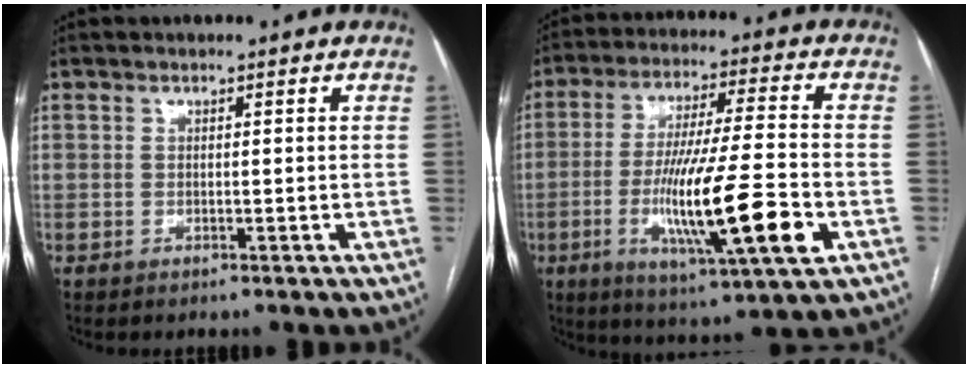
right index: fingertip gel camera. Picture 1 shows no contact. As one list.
[{"total": 17.8, "force": [-5.1, 1.0, 17.1], "torque": [-0.312, -0.023, -0.084]}]